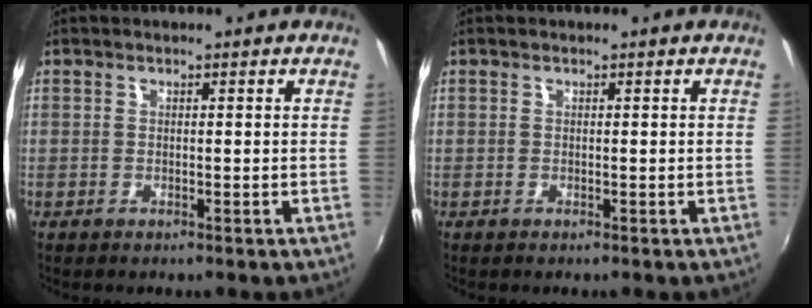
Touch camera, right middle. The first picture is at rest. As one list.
[{"total": 0.0}]